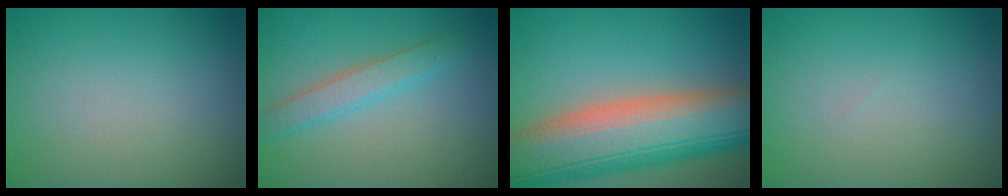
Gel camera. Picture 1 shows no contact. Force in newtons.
{"total": 2.5, "press": 2.5, "slide": 0.2}
{"total": 14.2, "press": 14.1, "slide": 1.2}
{"total": 0.0}